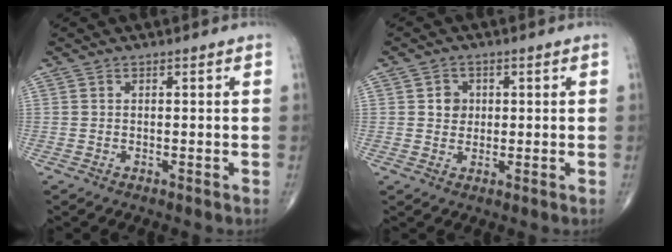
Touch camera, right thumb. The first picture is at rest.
{"total": 3.2, "force": [0.6, 2.9, 1.3], "torque": [0.001, 0.001, 0.009]}